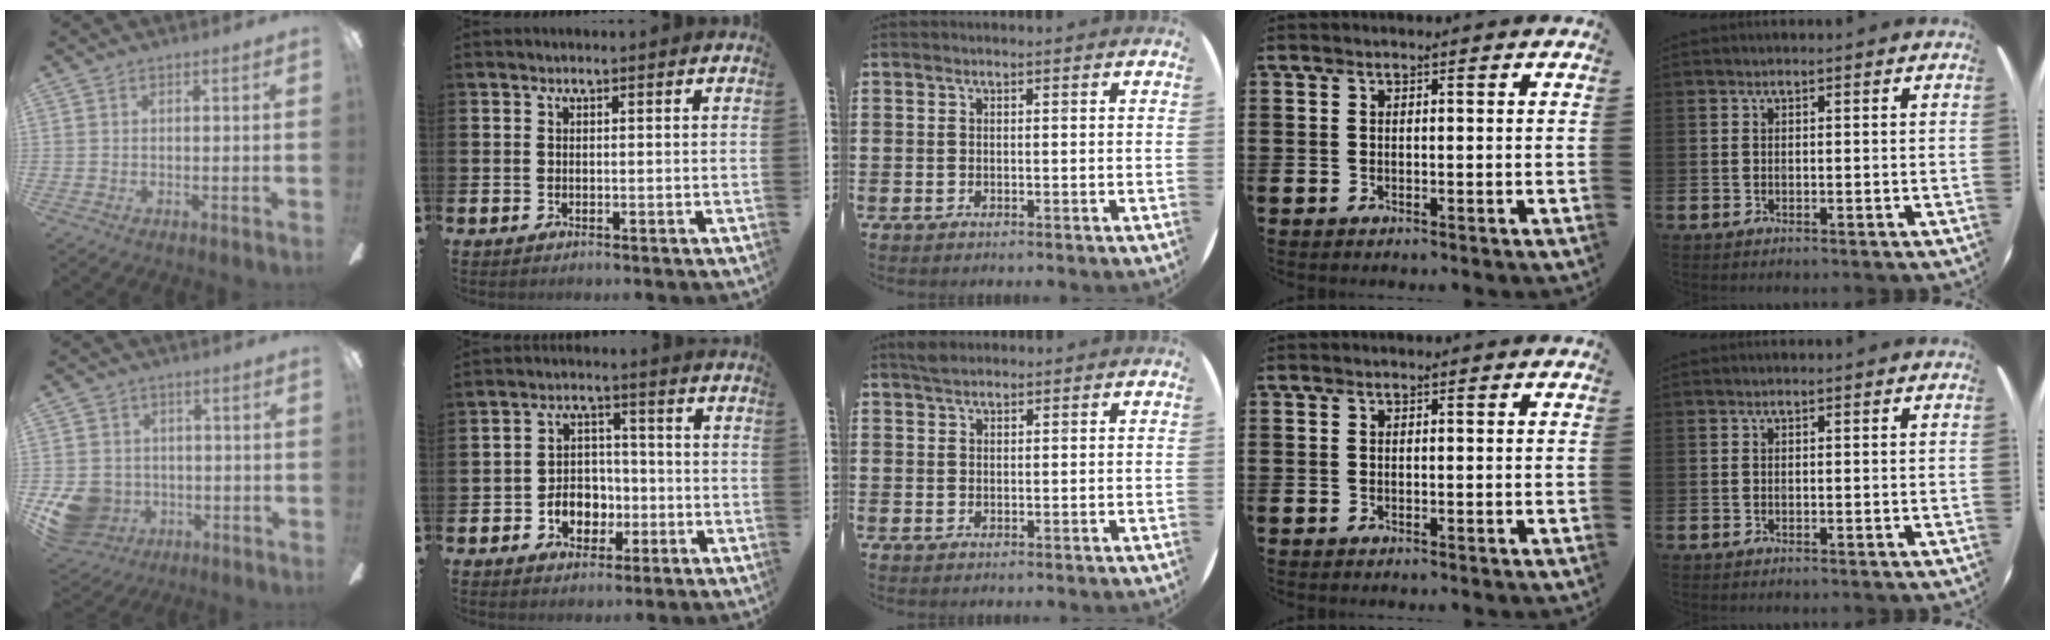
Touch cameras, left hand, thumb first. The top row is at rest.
{"thumb": {"total": 10.8, "force": [-3.7, 9.3, 3.8], "torque": [-0.107, 0.024, -0.063]}, "index": {"total": 5.1, "force": [-1.7, 4.2, 2.3], "torque": [-0.034, 0.004, -0.038]}, "middle": {"total": 1.6, "force": [1.4, 0.5, 0.5], "torque": [-0.004, 0.000, 0.025]}}